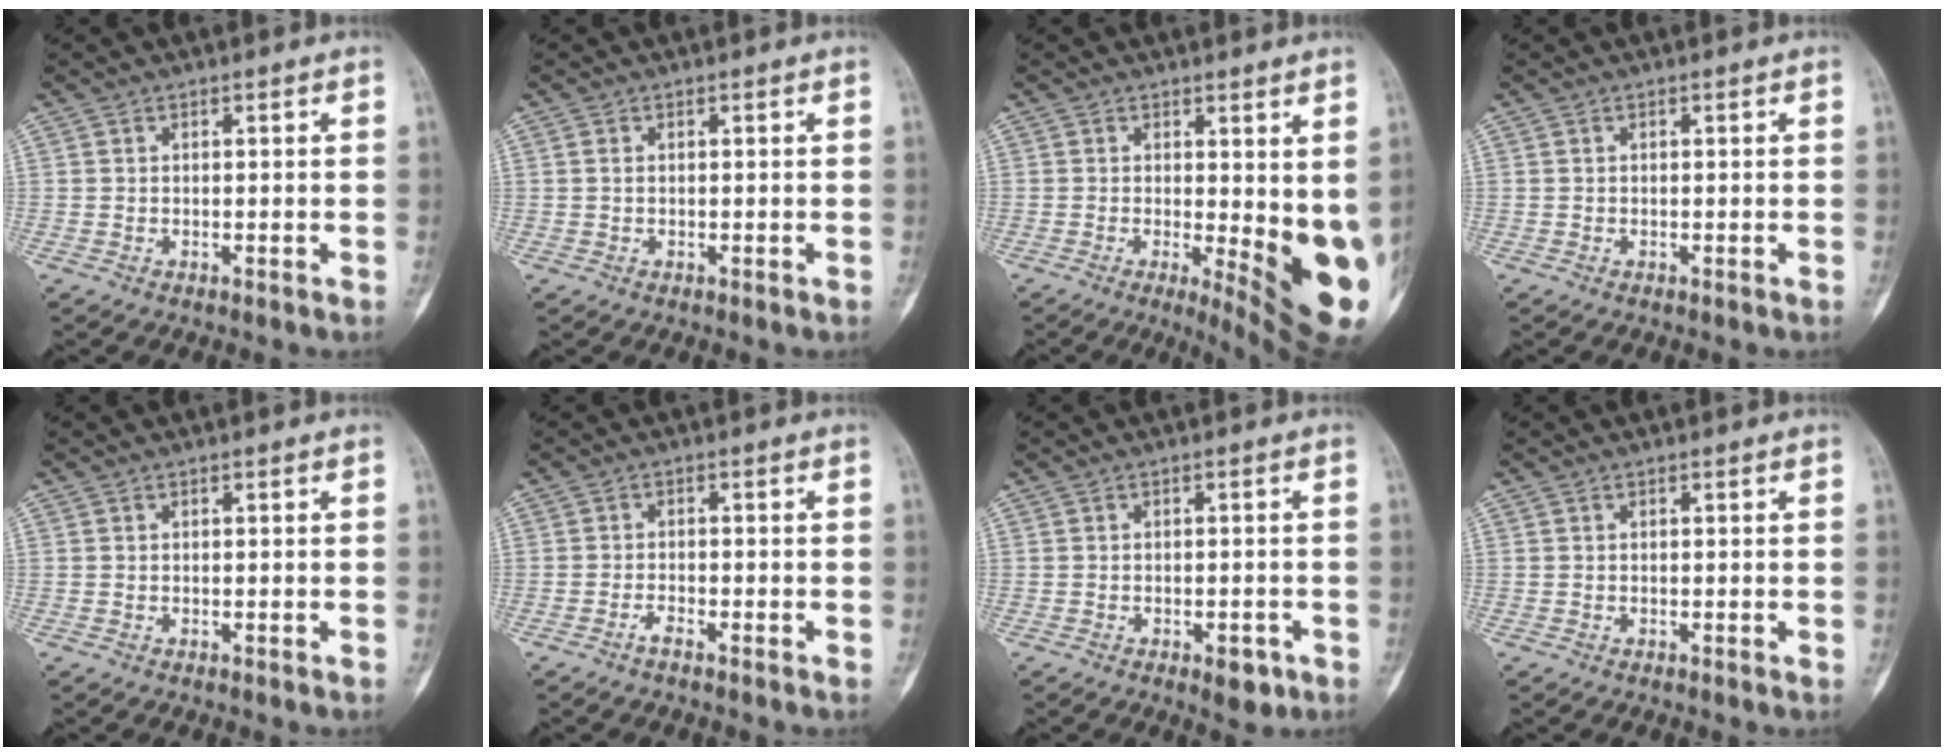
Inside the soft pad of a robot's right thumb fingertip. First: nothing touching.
{"total": 0.8, "force": [0.1, 0.5, 0.6], "torque": [-0.014, 0.001, 0.002]}
{"total": 13.1, "force": [-0.9, 4.2, 12.4], "torque": [-0.155, -0.027, -0.002]}
{"total": 0.0}
{"total": 0.0}
{"total": 1.6, "force": [-1.3, 0.3, 0.9], "torque": [-0.024, 0.004, -0.027]}
{"total": 3.6, "force": [-1.7, 1.8, 2.6], "torque": [-0.023, 0.006, -0.015]}
{"total": 0.0}